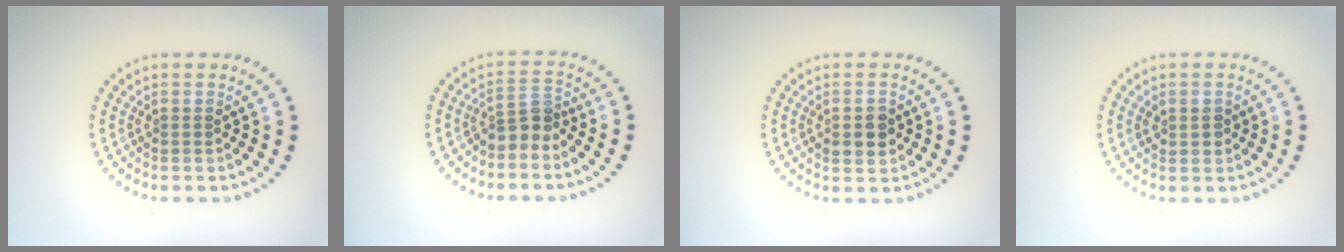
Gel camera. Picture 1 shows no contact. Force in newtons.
{"total": 2.4, "press": 1.8, "slide": 1.6}
{"total": 2.7, "press": 2.7, "slide": 0.2}
{"total": 1.5, "press": 1.4, "slide": 0.4}